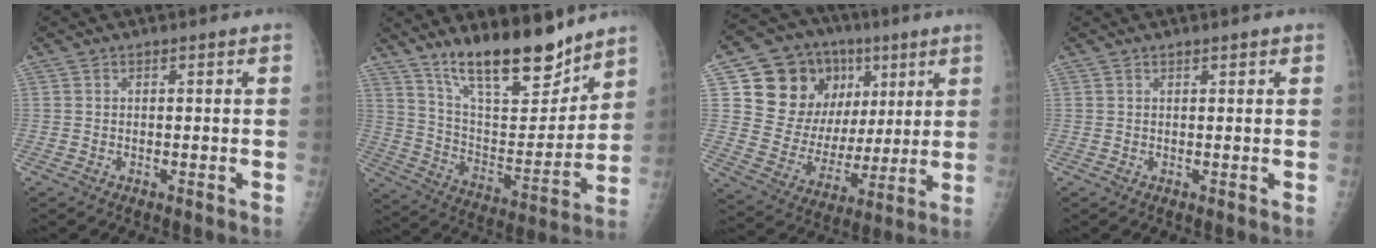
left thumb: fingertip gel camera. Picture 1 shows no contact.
{"total": 18.1, "force": [14.2, 5.4, 9.8], "torque": [-0.117, -0.097, 0.248]}
{"total": 20.1, "force": [7.6, 15.8, 9.8], "torque": [-0.103, 0.006, 0.146]}
{"total": 0.8, "force": [0.6, 0.2, 0.5], "torque": [-0.006, -0.001, 0.008]}